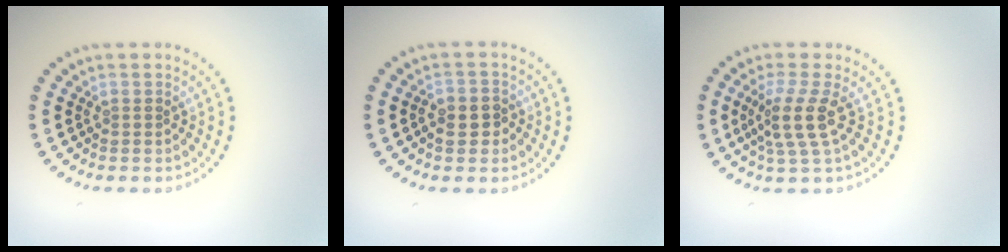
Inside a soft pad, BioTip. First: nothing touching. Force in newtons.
{"total": 1.9, "press": 1.9, "slide": 0.5}
{"total": 3.5, "press": 2.7, "slide": 2.3}